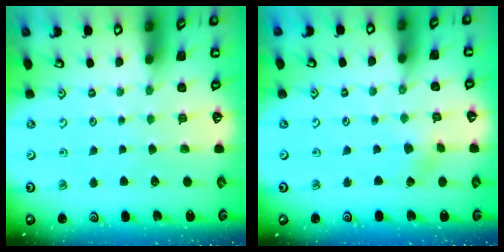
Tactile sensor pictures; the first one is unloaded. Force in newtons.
{"total": 2.0, "press": 1.9, "slide": 0.6}